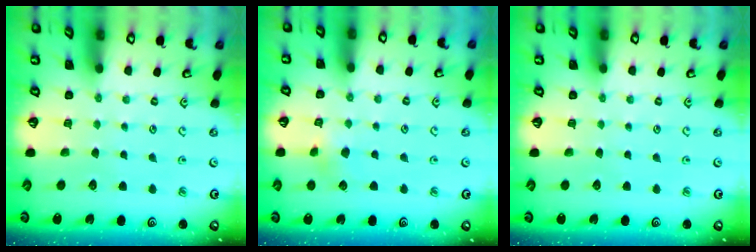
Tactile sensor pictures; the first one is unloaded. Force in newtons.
{"total": 3.6, "press": 3.6, "slide": 0.4}
{"total": 0.0}